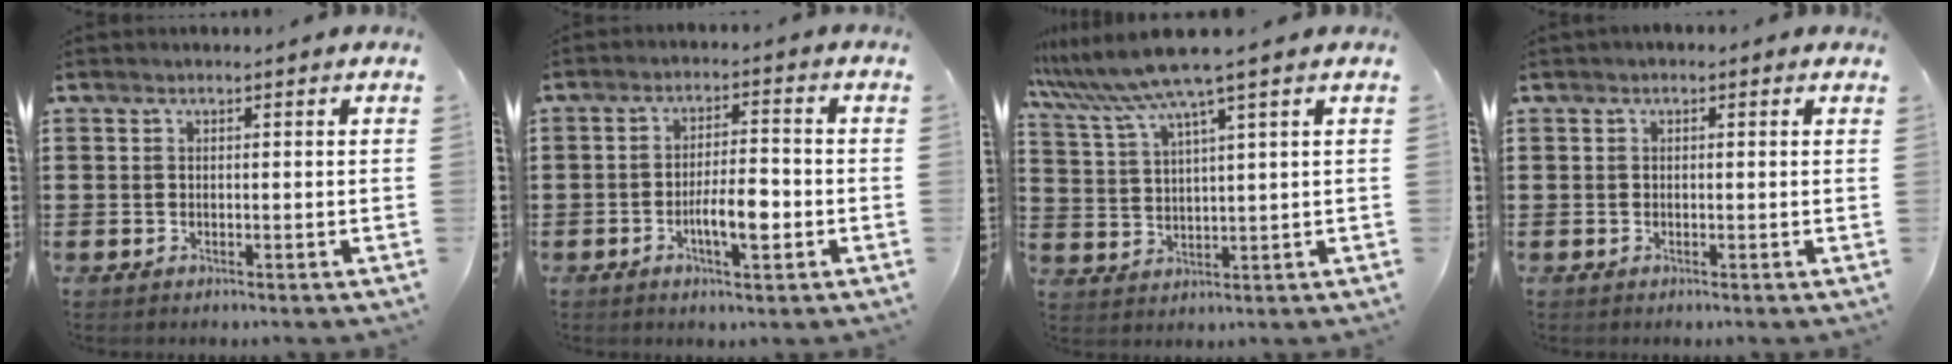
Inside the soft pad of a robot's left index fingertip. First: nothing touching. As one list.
[{"total": 6.3, "force": [-1.9, 2.1, 5.6], "torque": [-0.093, 0.002, -0.036]}, {"total": 7.4, "force": [5.6, -0.6, 4.8], "torque": [-0.118, -0.030, 0.094]}, {"total": 0.6, "force": [-0.1, 0.4, 0.4], "torque": [-0.008, 0.003, -0.004]}]